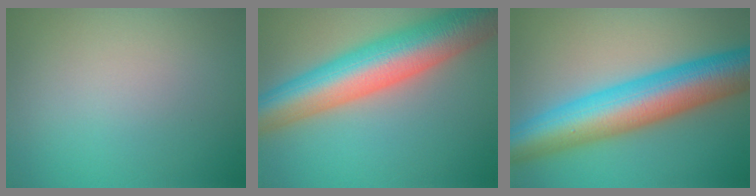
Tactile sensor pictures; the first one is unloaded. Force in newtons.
{"total": 11.2, "press": 11.2, "slide": 0.5}
{"total": 10.8, "press": 10.8, "slide": 0.2}